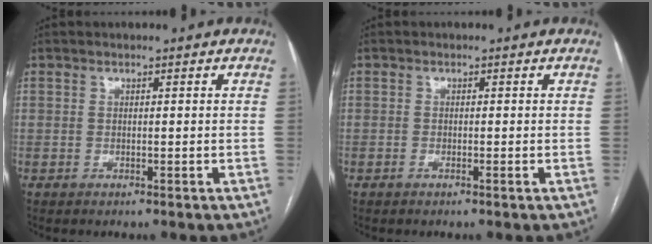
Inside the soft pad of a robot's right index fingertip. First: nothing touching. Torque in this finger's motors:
{"motor_torque": [-0.11, 0.18, -0.04, 0.00]}